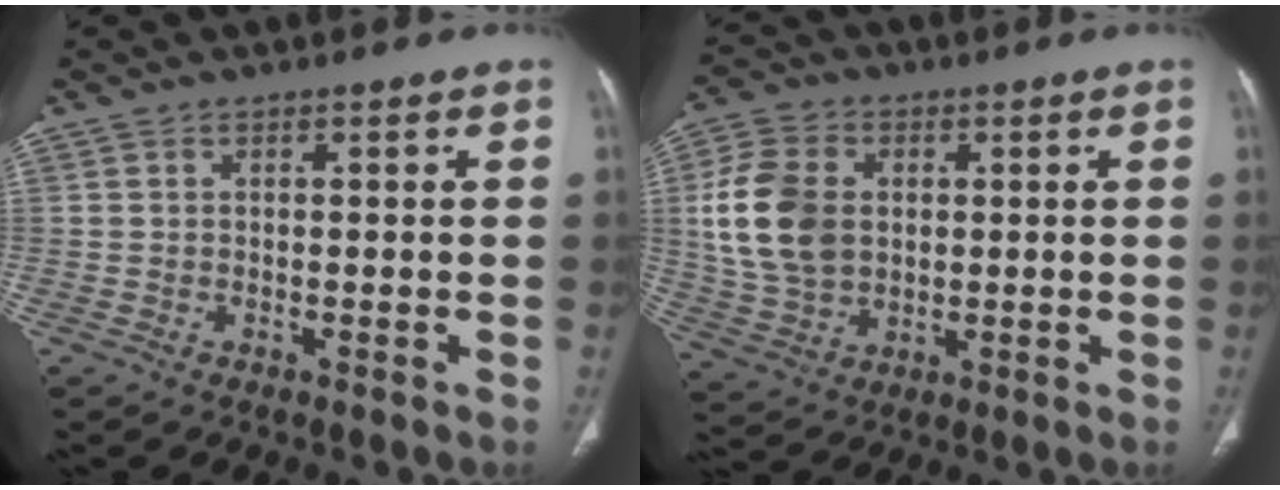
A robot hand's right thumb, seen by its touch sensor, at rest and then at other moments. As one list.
[{"total": 13.8, "force": [1.9, 10.0, 9.2], "torque": [-0.170, 0.000, 0.041]}]